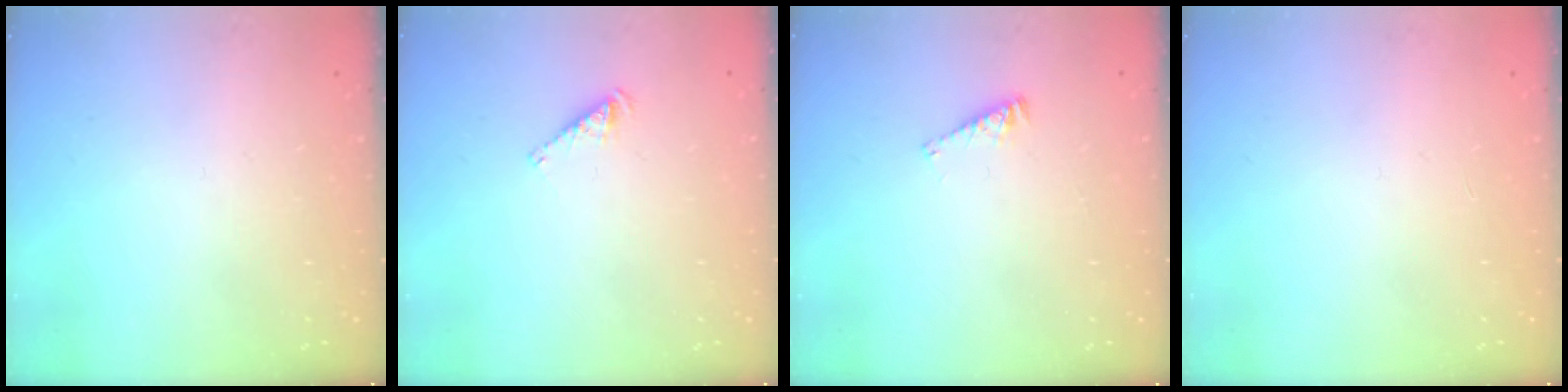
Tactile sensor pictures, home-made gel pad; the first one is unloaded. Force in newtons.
{"total": 2.8, "press": 2.8, "slide": 0.5}
{"total": 2.9, "press": 2.9, "slide": 0.4}
{"total": 0.0}